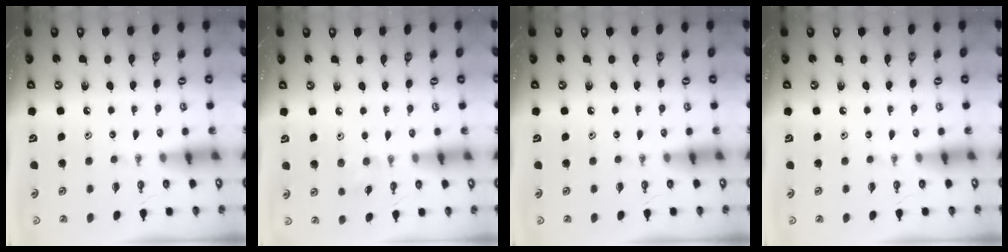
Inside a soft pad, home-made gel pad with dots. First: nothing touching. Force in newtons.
{"total": 5.2, "press": 5.0, "slide": 1.7}
{"total": 0.0}
{"total": 0.0}